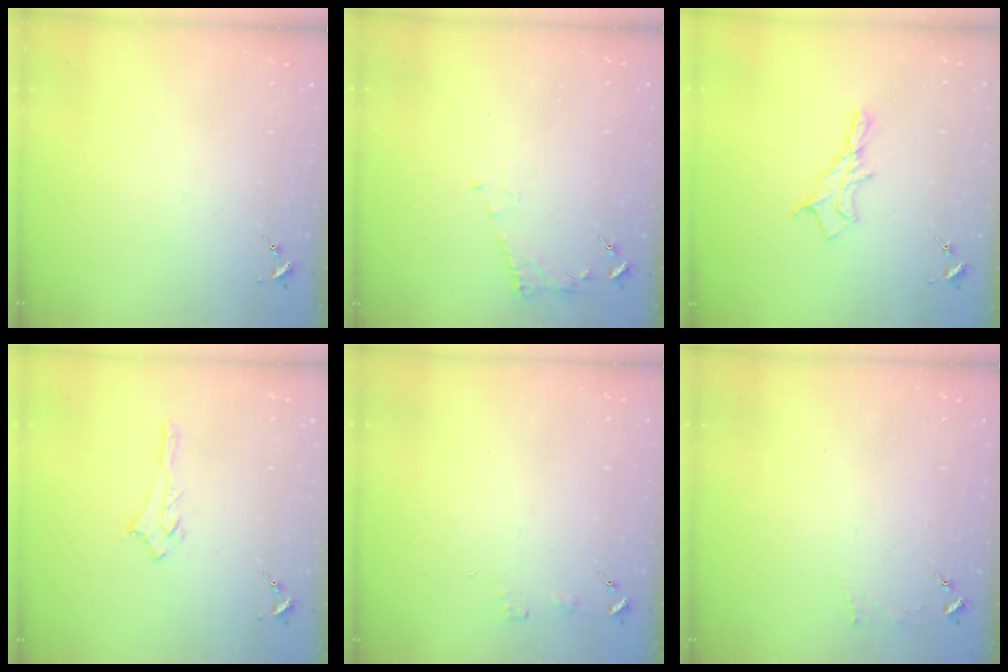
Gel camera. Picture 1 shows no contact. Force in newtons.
{"total": 5.1, "press": 5.1, "slide": 0.7}
{"total": 10.4, "press": 10.3, "slide": 0.7}
{"total": 2.6, "press": 2.6, "slide": 0.4}
{"total": 3.8, "press": 3.8, "slide": 0.3}
{"total": 2.4, "press": 2.4, "slide": 0.3}